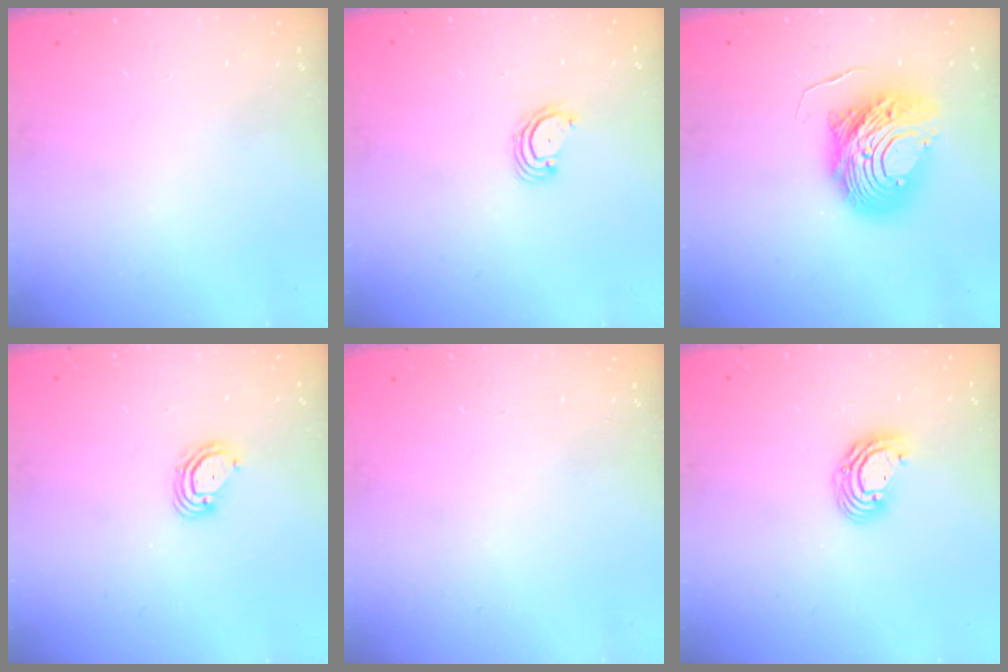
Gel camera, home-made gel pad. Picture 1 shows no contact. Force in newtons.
{"total": 2.6, "press": 2.6, "slide": 0.3}
{"total": 12.6, "press": 12.6, "slide": 1.3}
{"total": 4.4, "press": 4.4, "slide": 0.4}
{"total": 0.0}
{"total": 7.0, "press": 7.0, "slide": 0.8}